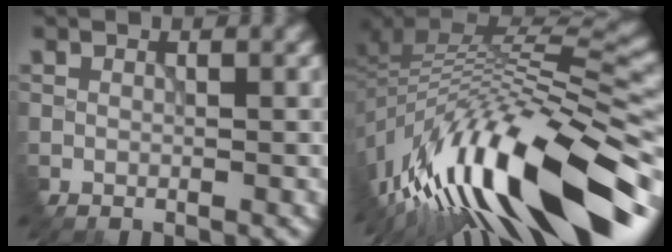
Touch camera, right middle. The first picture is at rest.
{"total": 15.9, "force": [-7.8, 5.5, 12.7], "torque": [-0.228, 0.016, -0.136]}